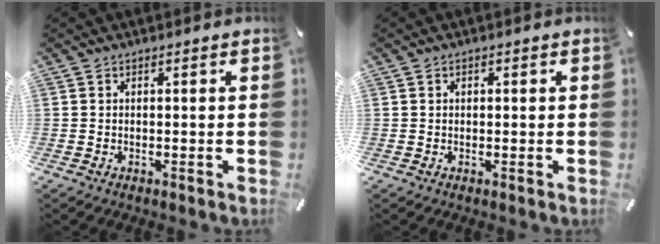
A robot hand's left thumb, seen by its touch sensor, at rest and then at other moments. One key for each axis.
{"total": 0.8, "fx": 0.1, "fy": 0.6, "fz": 0.5, "tx": -0.009, "ty": 0.005, "tz": 0.001}